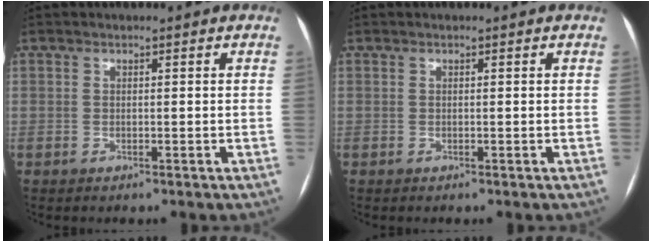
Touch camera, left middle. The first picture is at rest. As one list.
[{"total": 0.0}]